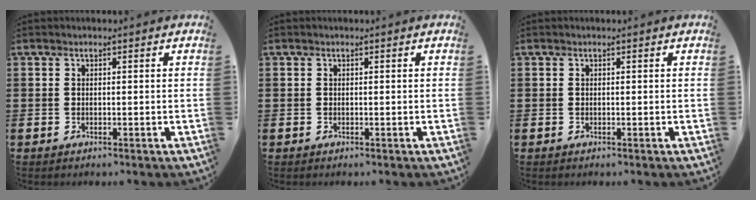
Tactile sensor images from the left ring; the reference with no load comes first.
{"total": 0.0}
{"total": 0.0}